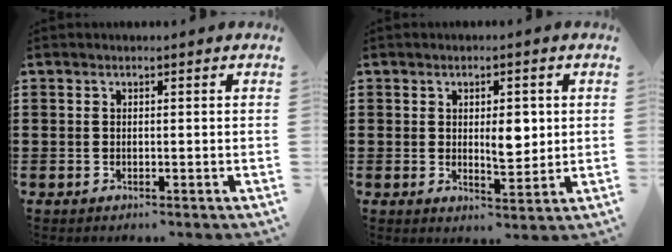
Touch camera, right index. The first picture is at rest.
{"total": 5.2, "force": [0.9, 2.5, 4.5], "torque": [-0.060, -0.005, 0.007]}